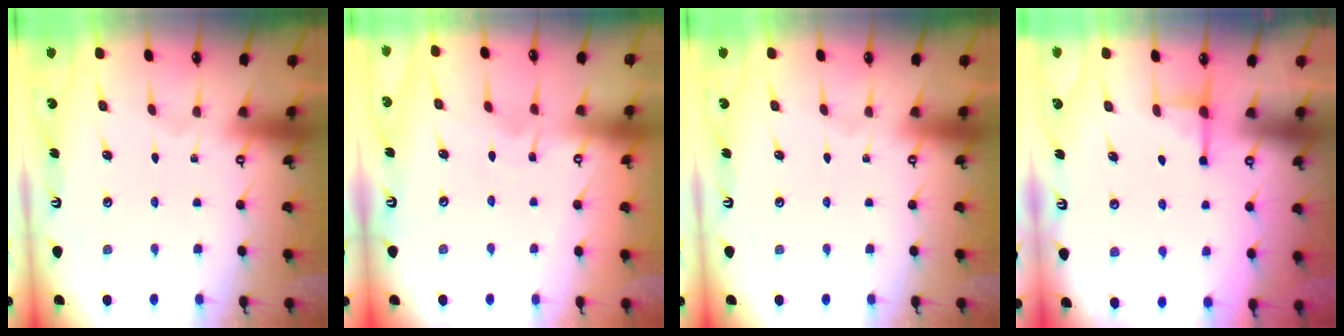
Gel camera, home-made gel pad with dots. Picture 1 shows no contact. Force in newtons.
{"total": 3.6, "press": 3.6, "slide": 0.3}
{"total": 0.0}
{"total": 2.5, "press": 2.5, "slide": 0.5}